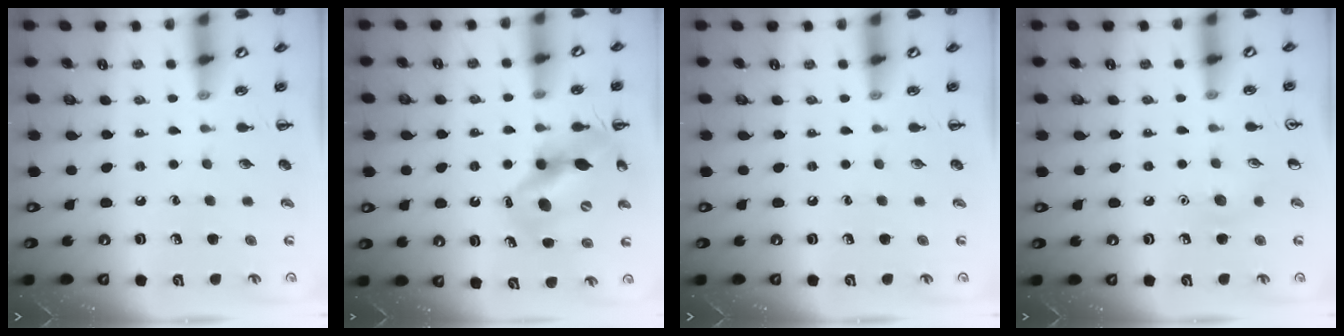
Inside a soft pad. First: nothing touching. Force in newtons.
{"total": 12.2, "press": 11.8, "slide": 3.3}
{"total": 0.0}
{"total": 5.2, "press": 5.0, "slide": 1.6}